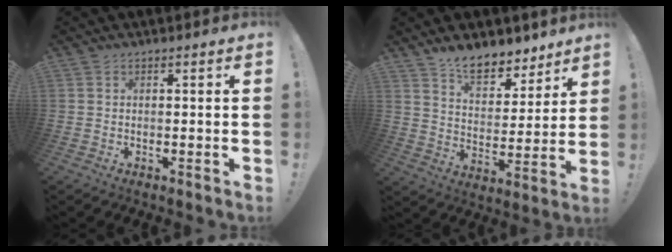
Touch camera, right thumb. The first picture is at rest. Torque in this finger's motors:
{"motor_torque": [-0.04, 0.31, 0.89, 0.85, 0.00]}